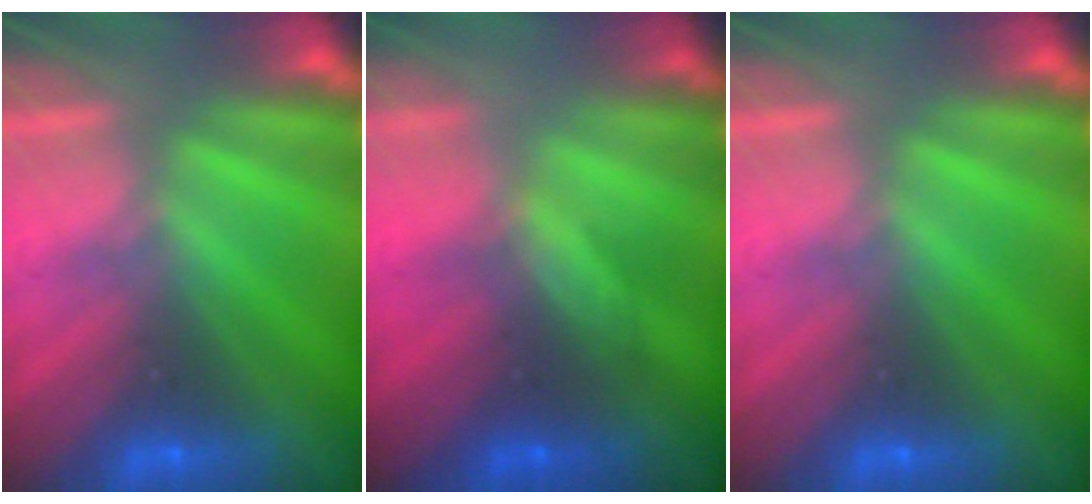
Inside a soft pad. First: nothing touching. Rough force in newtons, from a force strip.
{"total": 1.6}
{"total": 0.0}